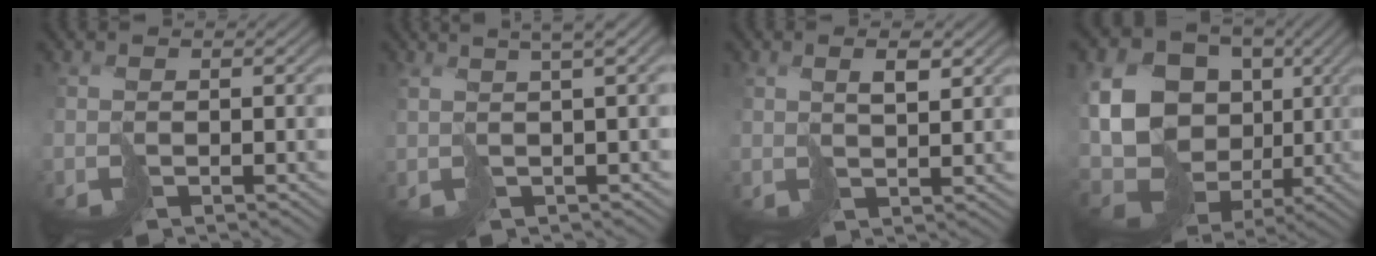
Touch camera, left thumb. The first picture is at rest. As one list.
[{"total": 5.0, "force": [1.7, 1.2, 4.6], "torque": [-0.053, 0.016, 0.029]}, {"total": 2.8, "force": [1.9, 0.6, 1.9], "torque": [-0.033, 0.002, 0.039]}, {"total": 17.5, "force": [-0.1, 14.5, 9.8], "torque": [-0.244, -0.011, 0.013]}]